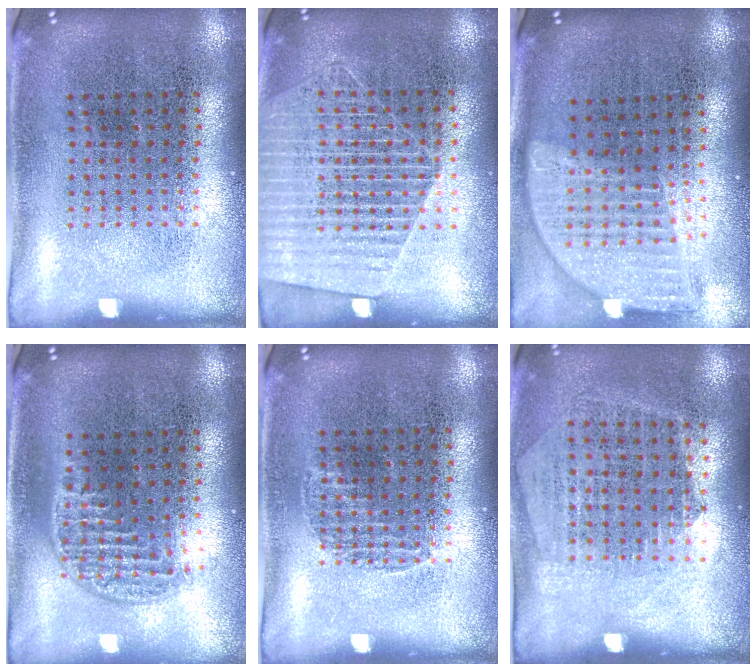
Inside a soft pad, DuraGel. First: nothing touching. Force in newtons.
{"total": 1.7, "press": 1.6, "slide": 0.7}
{"total": 1.9, "press": 1.5, "slide": 1.2}
{"total": 1.2, "press": 1.0, "slide": 0.6}
{"total": 0.6, "press": 0.6, "slide": 0.1}
{"total": 1.4, "press": 1.2, "slide": 0.6}